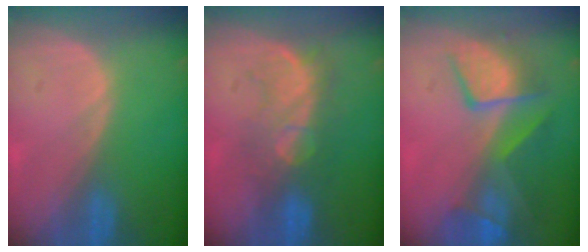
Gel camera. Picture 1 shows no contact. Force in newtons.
{"total": 8.1, "press": 7.8, "slide": 2.2}
{"total": 9.8, "press": 8.5, "slide": 5.0}